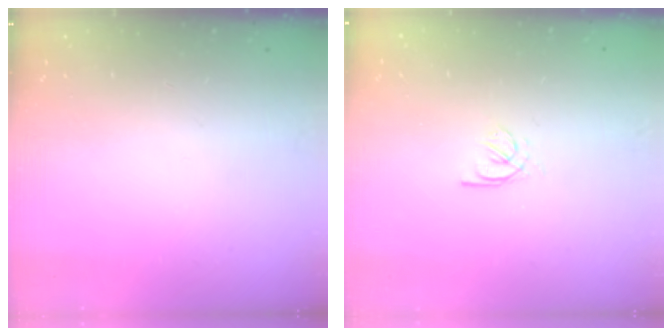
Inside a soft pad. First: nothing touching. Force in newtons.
{"total": 2.0, "press": 2.0, "slide": 0.4}